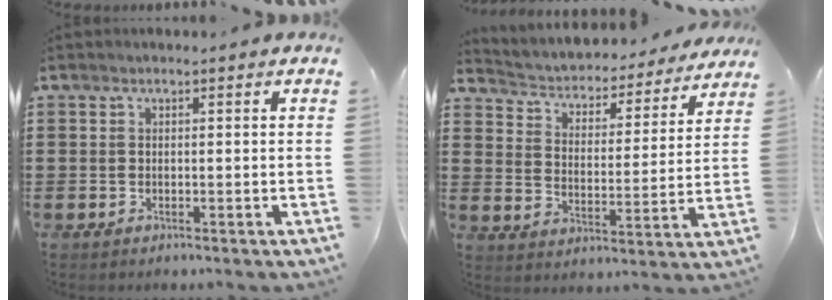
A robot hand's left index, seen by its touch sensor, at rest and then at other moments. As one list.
[{"total": 2.7, "force": [2.6, 0.9, 0.2], "torque": [-0.025, -0.027, 0.033]}]